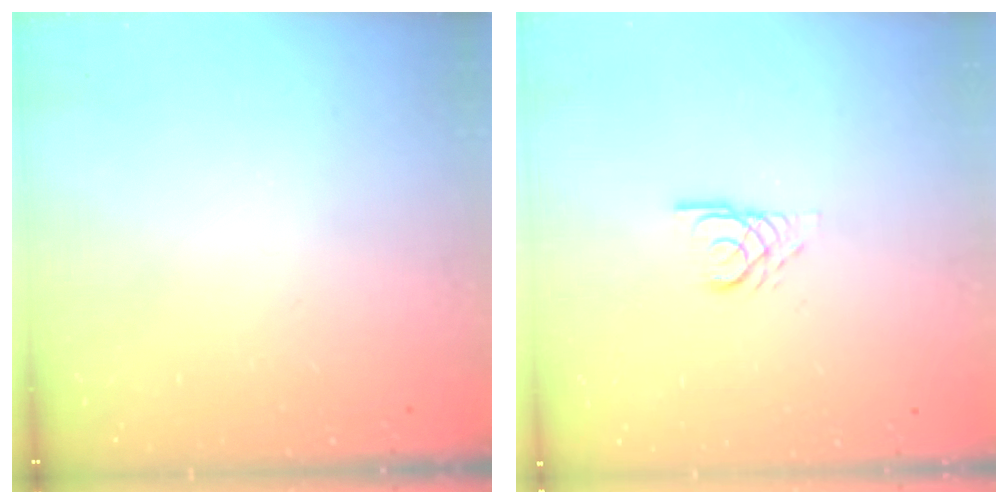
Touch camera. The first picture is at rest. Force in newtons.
{"total": 3.0, "press": 2.9, "slide": 0.3}